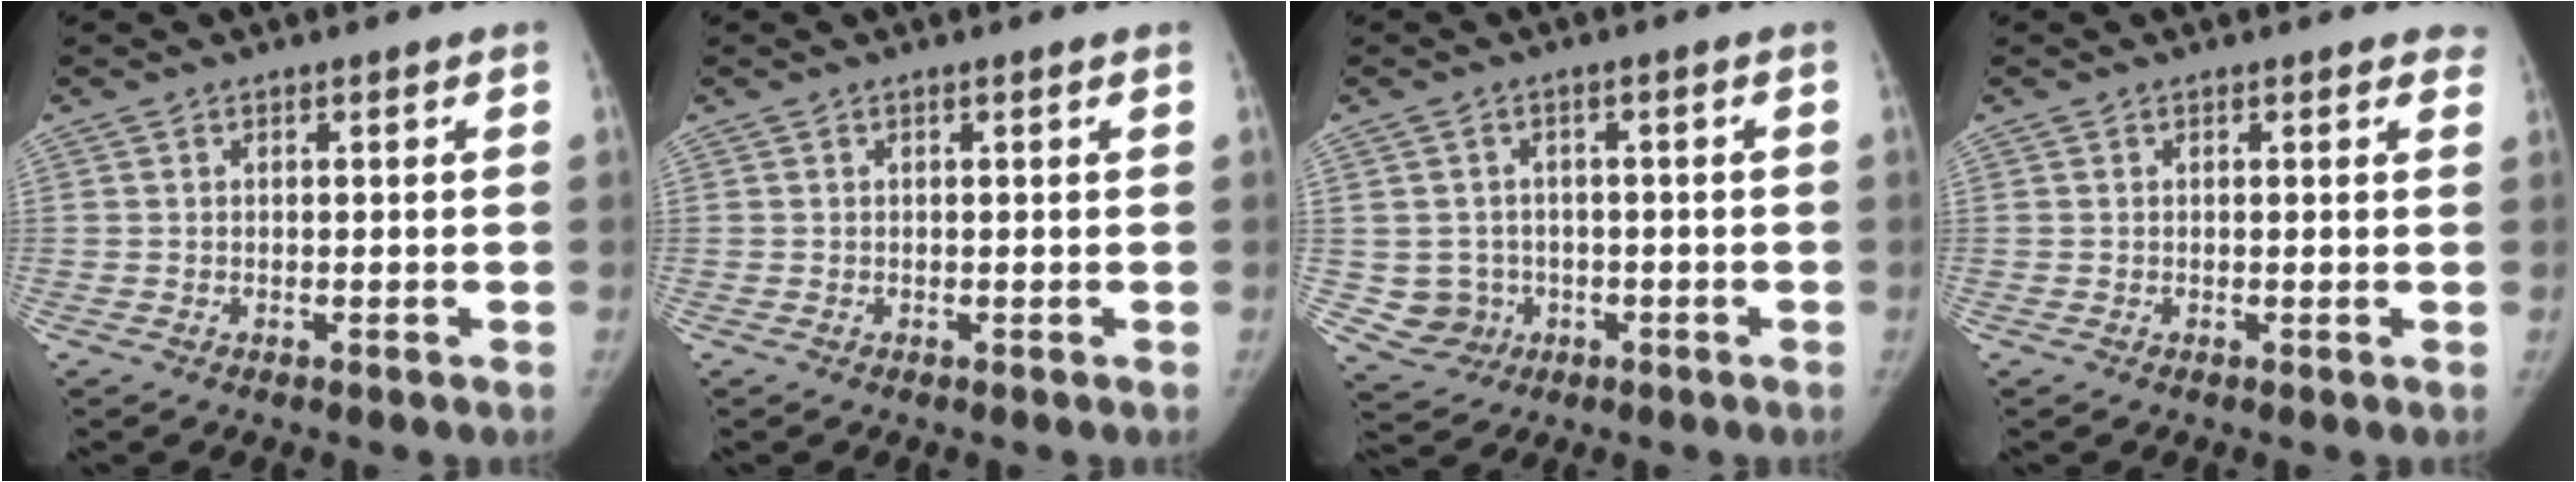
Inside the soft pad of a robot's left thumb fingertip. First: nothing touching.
{"total": 0.0}
{"total": 5.7, "force": [-0.9, 5.5, 0.8], "torque": [0.013, 0.011, -0.005]}
{"total": 1.9, "force": [1.6, 0.9, 0.5], "torque": [0.013, -0.004, 0.003]}